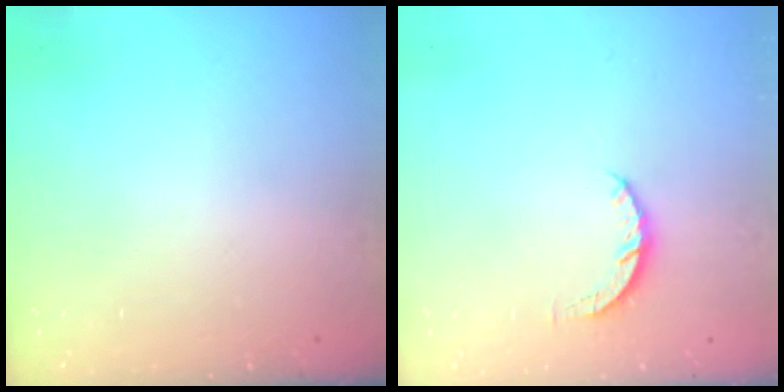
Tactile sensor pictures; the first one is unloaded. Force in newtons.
{"total": 4.3, "press": 4.3, "slide": 0.5}